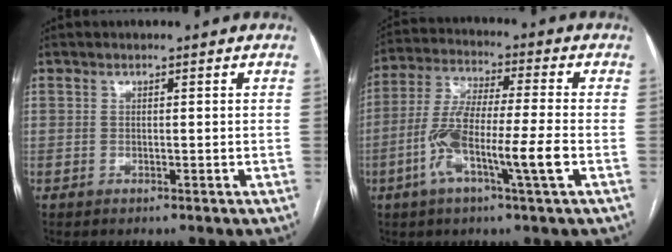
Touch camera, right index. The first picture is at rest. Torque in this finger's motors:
{"motor_torque": [1.59, -0.39, 0.66, 0.21]}